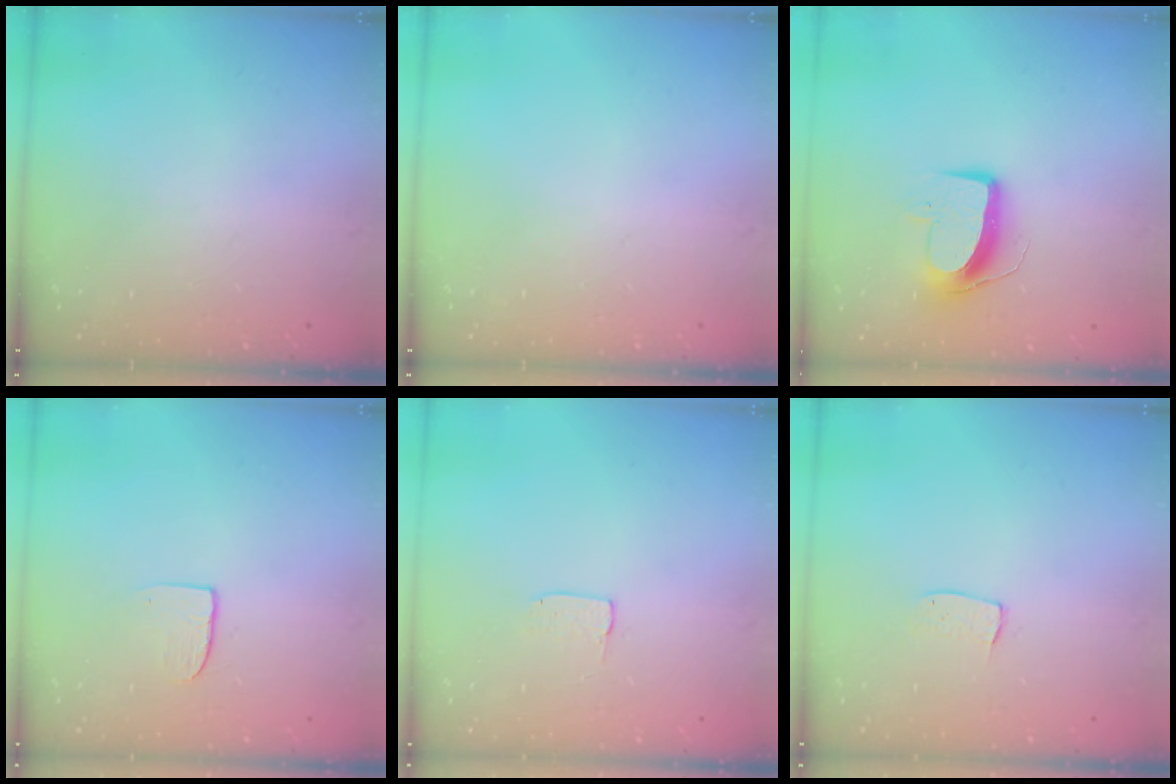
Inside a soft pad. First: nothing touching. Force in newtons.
{"total": 0.0}
{"total": 10.5, "press": 10.5, "slide": 0.4}
{"total": 6.3, "press": 6.3, "slide": 0.6}
{"total": 2.9, "press": 2.9, "slide": 0.2}
{"total": 5.2, "press": 5.2, "slide": 0.3}